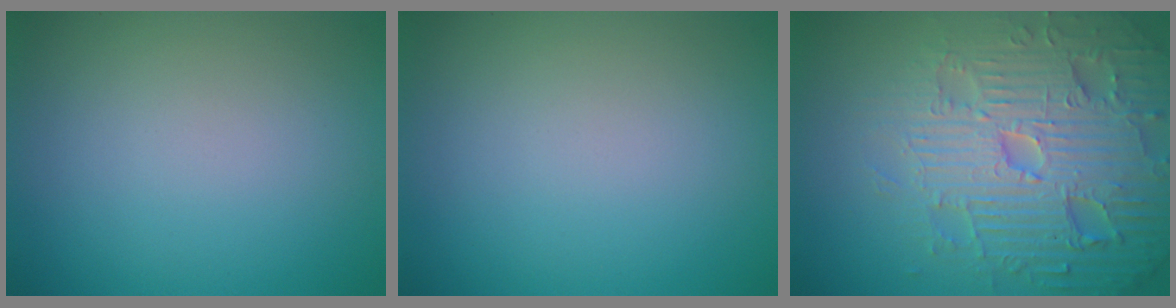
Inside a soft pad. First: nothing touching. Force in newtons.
{"total": 0.0}
{"total": 7.8, "press": 7.5, "slide": 1.8}